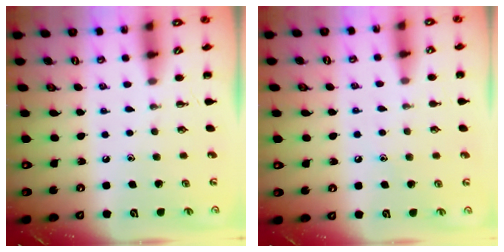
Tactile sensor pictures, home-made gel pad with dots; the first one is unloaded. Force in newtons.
{"total": 5.0, "press": 4.8, "slide": 1.4}